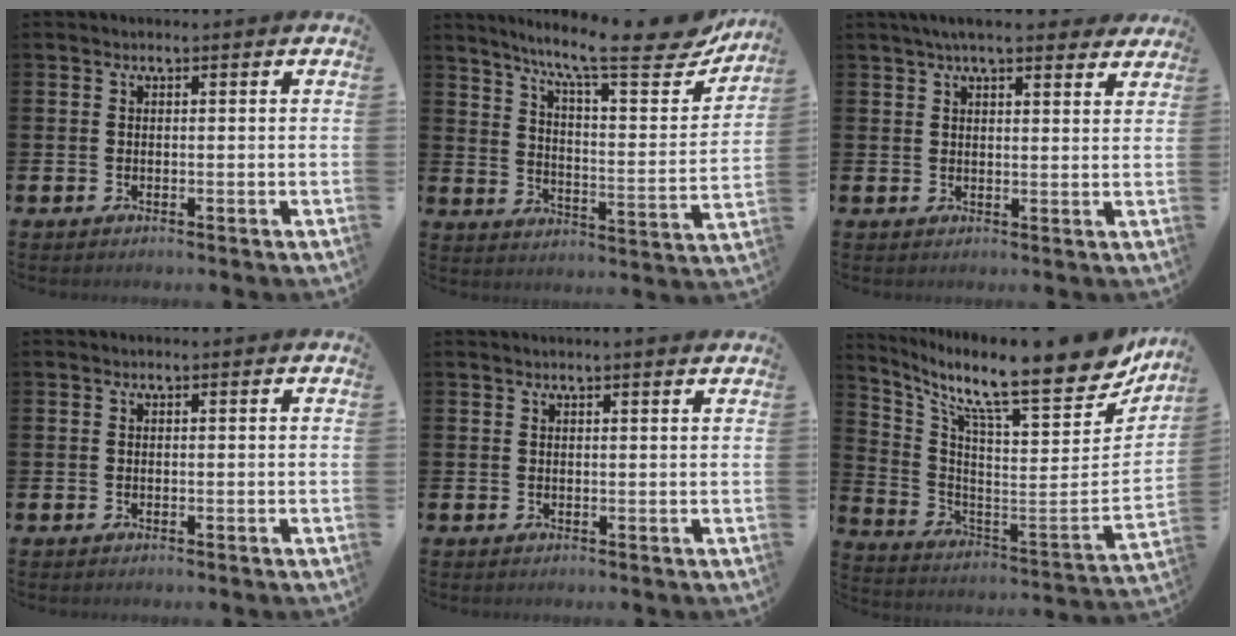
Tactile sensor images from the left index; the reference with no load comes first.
{"total": 12.3, "force": [10.1, 1.9, 6.8], "torque": [-0.134, -0.066, 0.160]}
{"total": 5.0, "force": [4.4, 0.9, 2.2], "torque": [-0.051, -0.008, 0.080]}
{"total": 0.0}
{"total": 1.1, "force": [1.0, -0.2, 0.3], "torque": [0.006, -0.005, 0.016]}
{"total": 12.8, "force": [10.6, 2.0, 7.0], "torque": [-0.143, -0.095, 0.168]}